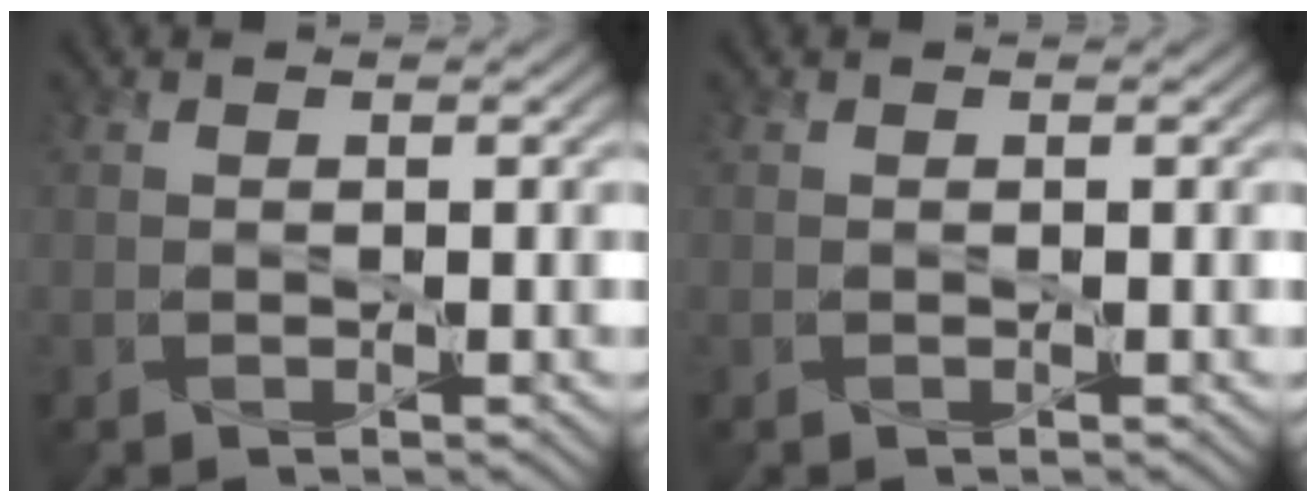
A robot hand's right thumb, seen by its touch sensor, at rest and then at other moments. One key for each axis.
{"total": 0.0}